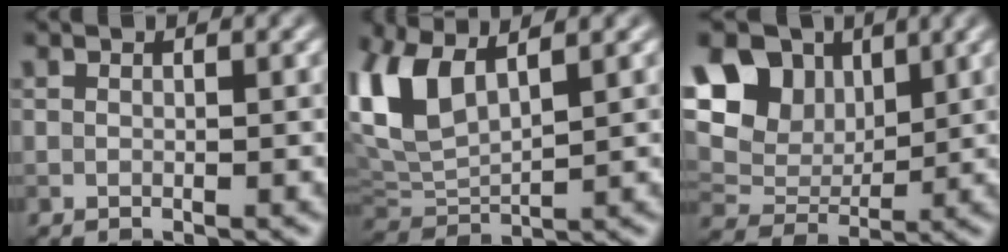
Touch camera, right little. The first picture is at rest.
{"total": 6.8, "force": [3.1, 3.2, 5.2], "torque": [-0.136, 0.008, 0.059]}
{"total": 10.8, "force": [4.8, 7.8, 5.8], "torque": [-0.112, 0.023, 0.080]}